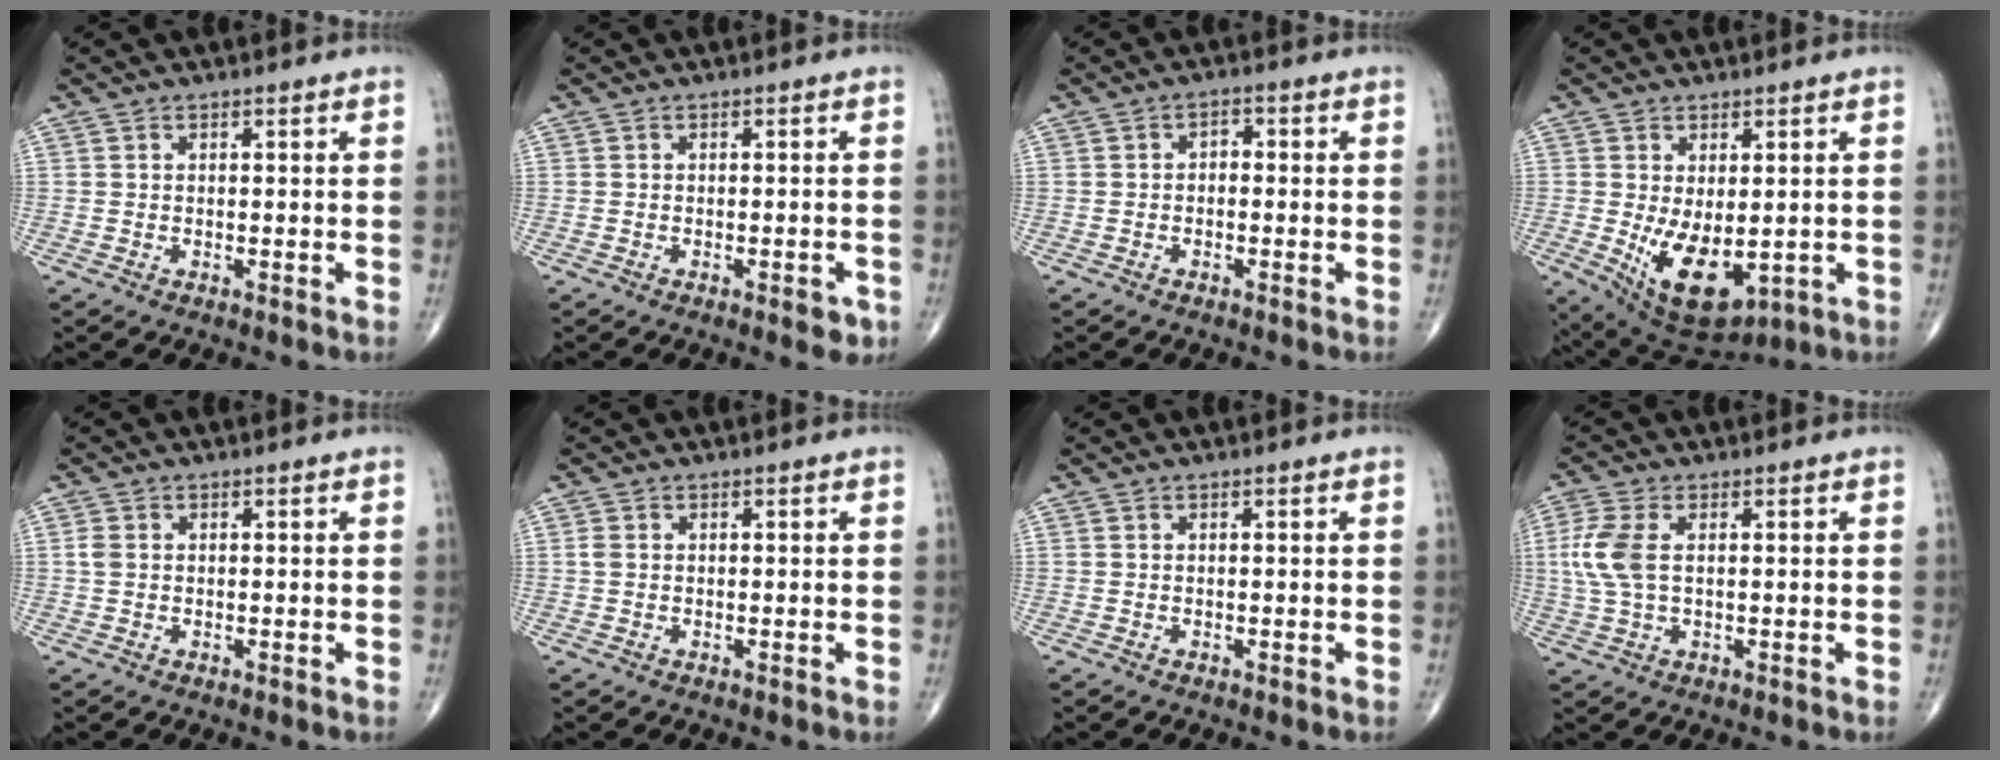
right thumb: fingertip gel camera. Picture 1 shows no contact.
{"total": 2.6, "force": [-1.3, 1.0, 2.0], "torque": [-0.017, 0.005, -0.014]}
{"total": 2.0, "force": [-0.3, 1.4, 1.5], "torque": [-0.012, 0.010, -0.012]}
{"total": 11.4, "force": [-1.7, 6.1, 9.5], "torque": [-0.144, -0.017, -0.001]}
{"total": 1.5, "force": [0.1, 1.2, 0.9], "torque": [-0.023, 0.003, 0.003]}
{"total": 1.1, "force": [0.1, 0.8, 0.7], "torque": [-0.016, 0.001, 0.001]}
{"total": 0.0}
{"total": 7.1, "force": [0.9, 3.8, 6.0], "torque": [-0.162, 0.008, 0.017]}